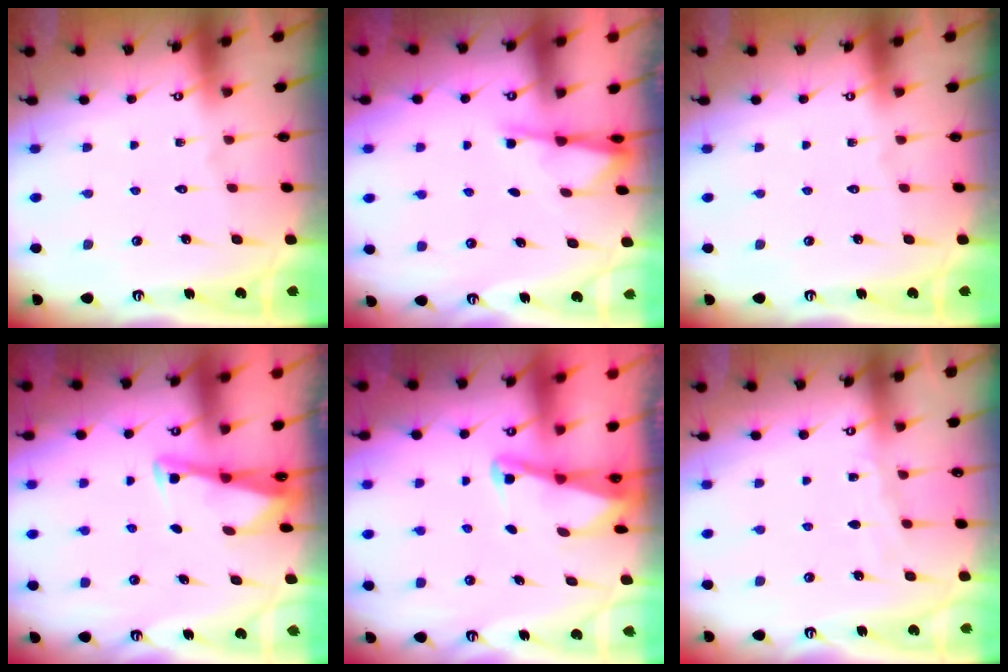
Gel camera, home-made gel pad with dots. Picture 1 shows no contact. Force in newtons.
{"total": 2.3, "press": 2.2, "slide": 0.3}
{"total": 0.0}
{"total": 2.8, "press": 2.8, "slide": 0.3}
{"total": 2.1, "press": 2.1, "slide": 0.3}
{"total": 4.0, "press": 4.0, "slide": 0.5}